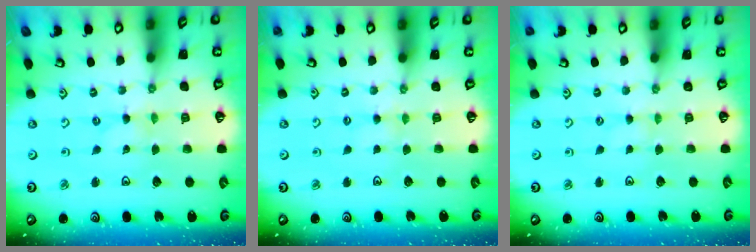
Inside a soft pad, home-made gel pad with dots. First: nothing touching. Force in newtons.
{"total": 2.8, "press": 2.8, "slide": 0.3}
{"total": 0.0}